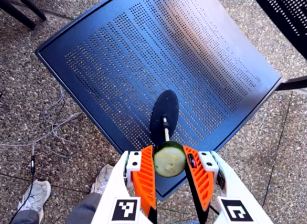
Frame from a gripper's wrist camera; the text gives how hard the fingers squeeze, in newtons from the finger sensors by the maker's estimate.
{"total": 9.2, "left": 8.6, "right": 9.7}